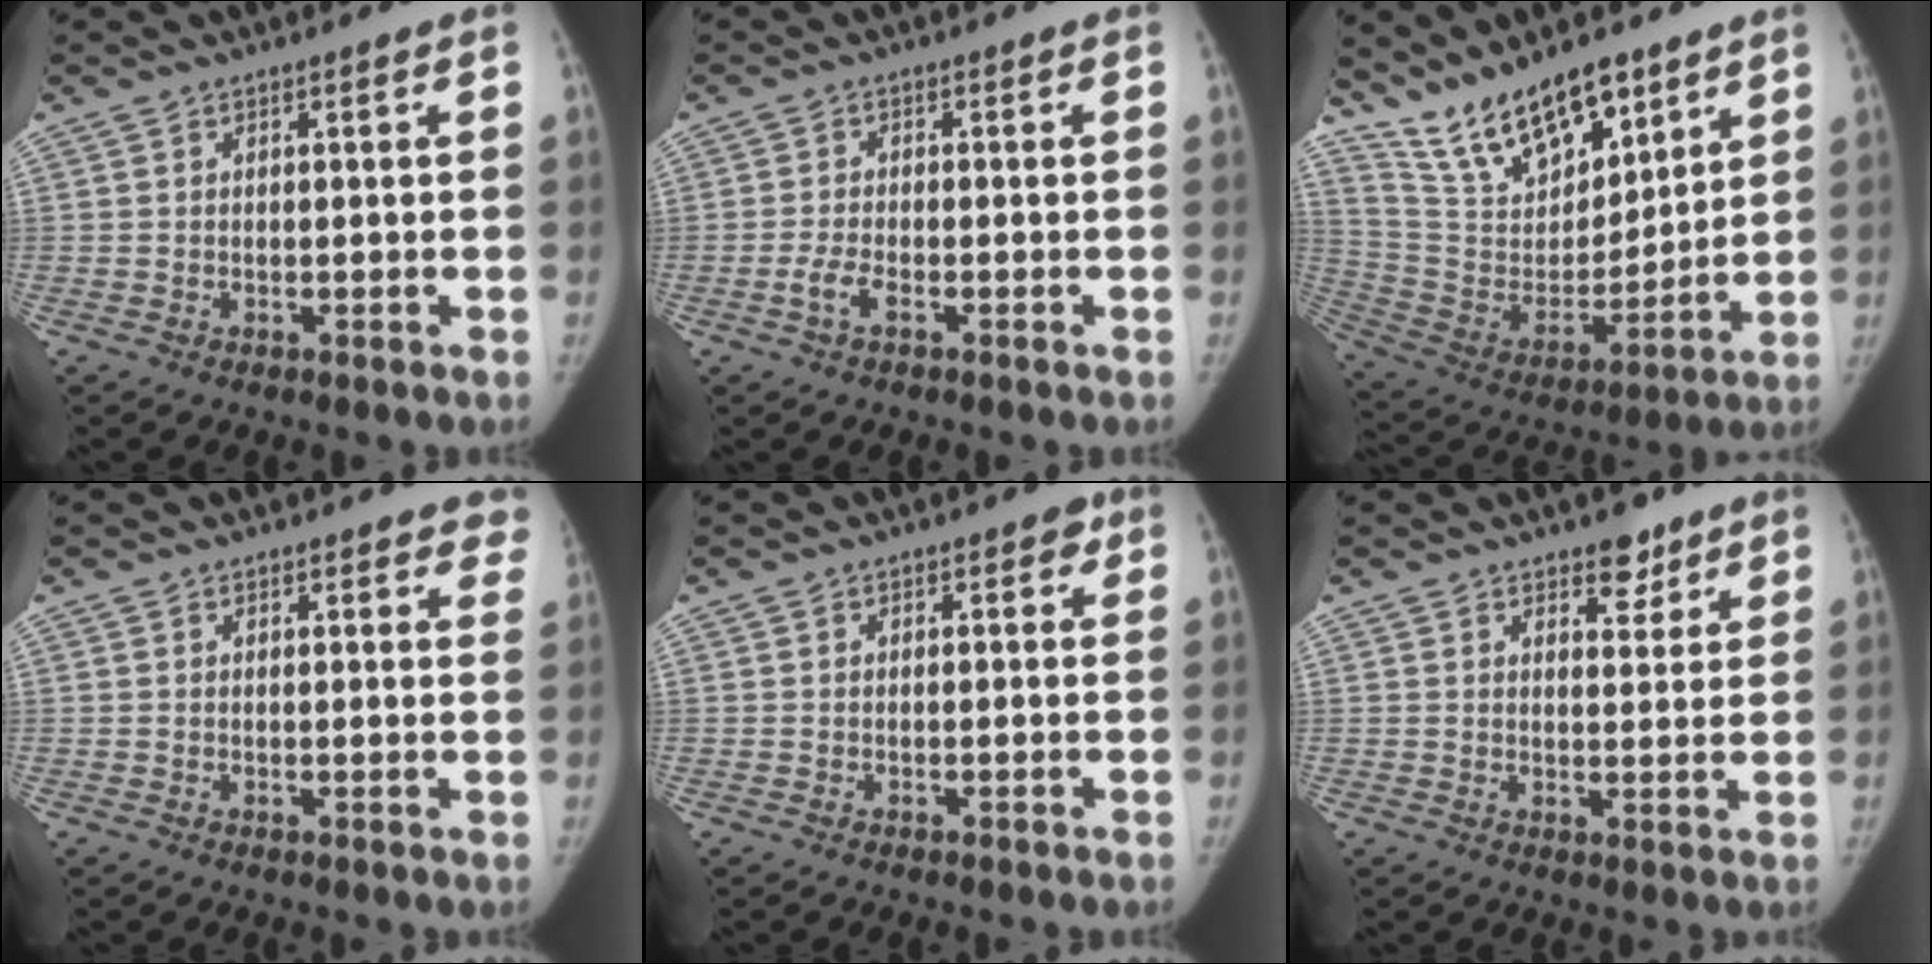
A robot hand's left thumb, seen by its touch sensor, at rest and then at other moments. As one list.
[{"total": 2.9, "force": [-1.4, 1.1, 2.2], "torque": [-0.053, 0.009, -0.030]}, {"total": 18.2, "force": [13.6, 7.9, 9.2], "torque": [-0.114, -0.072, 0.256]}, {"total": 5.0, "force": [4.3, 1.9, 1.4], "torque": [0.025, -0.015, 0.032]}, {"total": 1.3, "force": [0.6, 0.9, 0.7], "torque": [0.008, 0.002, 0.000]}, {"total": 4.8, "force": [3.4, 2.5, 2.3], "torque": [-0.003, -0.021, 0.049]}]